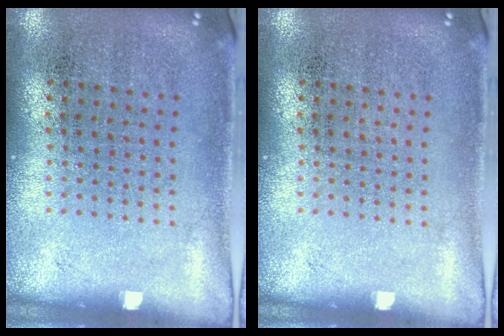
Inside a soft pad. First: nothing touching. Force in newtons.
{"total": 0.0}